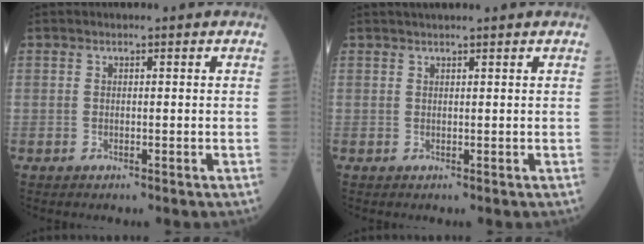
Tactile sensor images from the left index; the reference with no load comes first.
{"total": 2.8, "force": [2.5, -0.4, 1.3], "torque": [-0.012, 0.022, 0.038]}